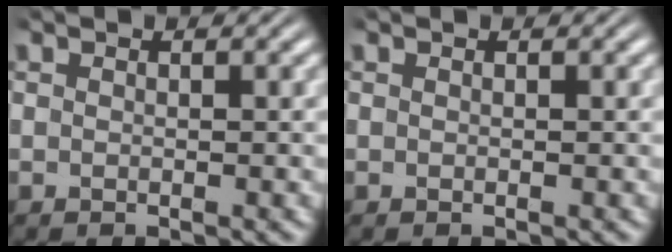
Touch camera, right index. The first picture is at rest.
{"total": 0.0}